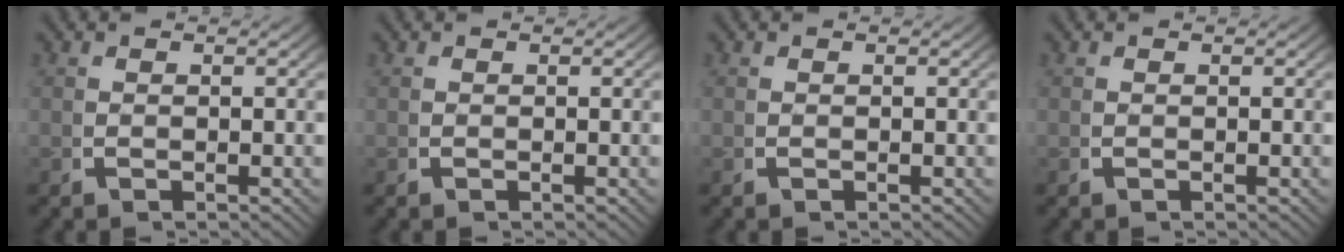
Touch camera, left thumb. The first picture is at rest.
{"total": 0.0}
{"total": 0.0}
{"total": 0.0}